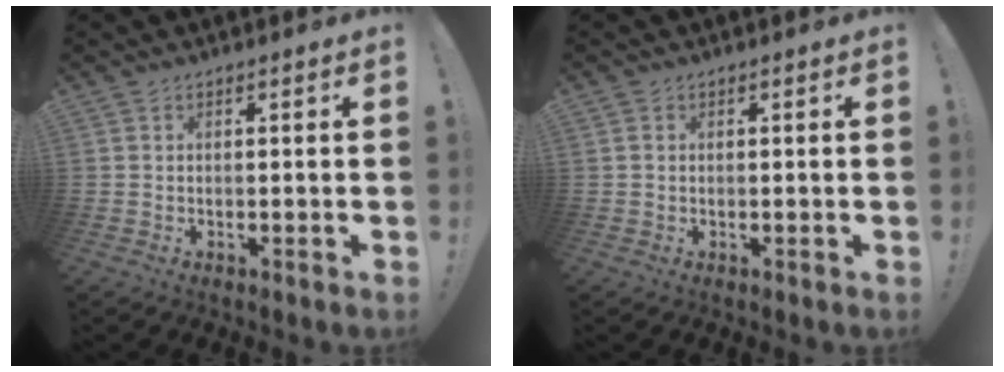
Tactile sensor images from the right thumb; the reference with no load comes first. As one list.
[{"total": 0.7, "force": [0.2, 0.7, 0.1], "torque": [-0.003, 0.003, 0.004]}]